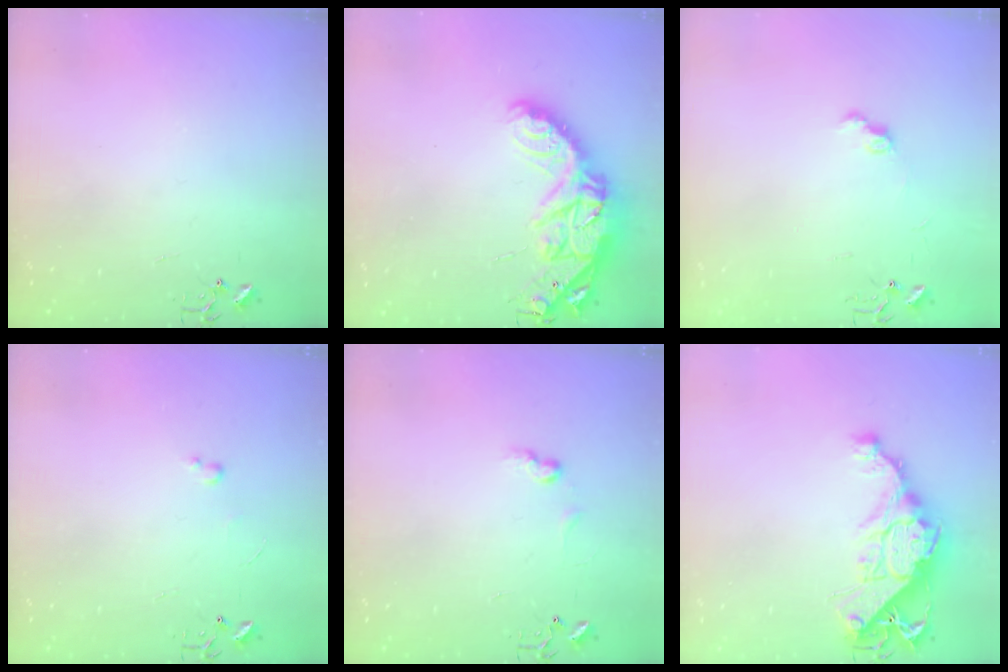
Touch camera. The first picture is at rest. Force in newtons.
{"total": 19.5, "press": 19.4, "slide": 1.3}
{"total": 6.9, "press": 6.9, "slide": 0.7}
{"total": 2.6, "press": 2.6, "slide": 0.4}
{"total": 6.0, "press": 6.0, "slide": 0.8}
{"total": 13.4, "press": 13.4, "slide": 1.1}